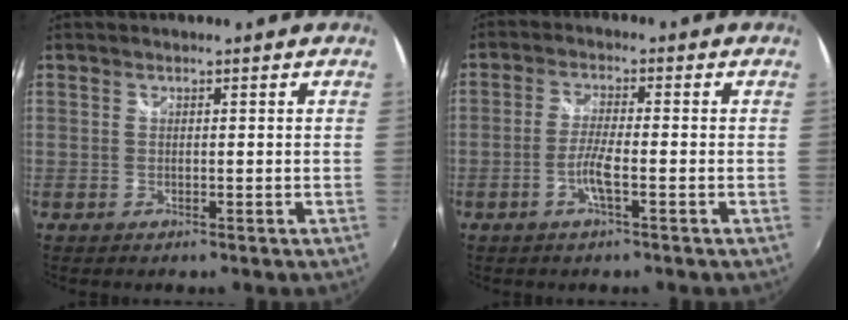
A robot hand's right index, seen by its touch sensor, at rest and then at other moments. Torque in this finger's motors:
{"motor_torque": [-0.03, -0.09, 0.04, 0.02]}